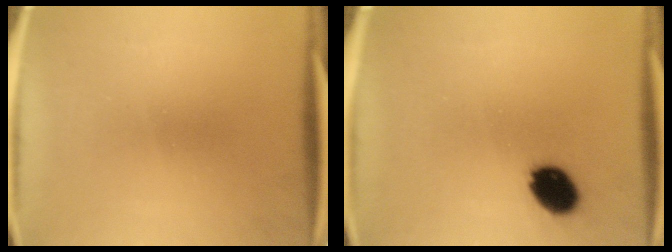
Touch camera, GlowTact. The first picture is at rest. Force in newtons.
{"total": 8.0}